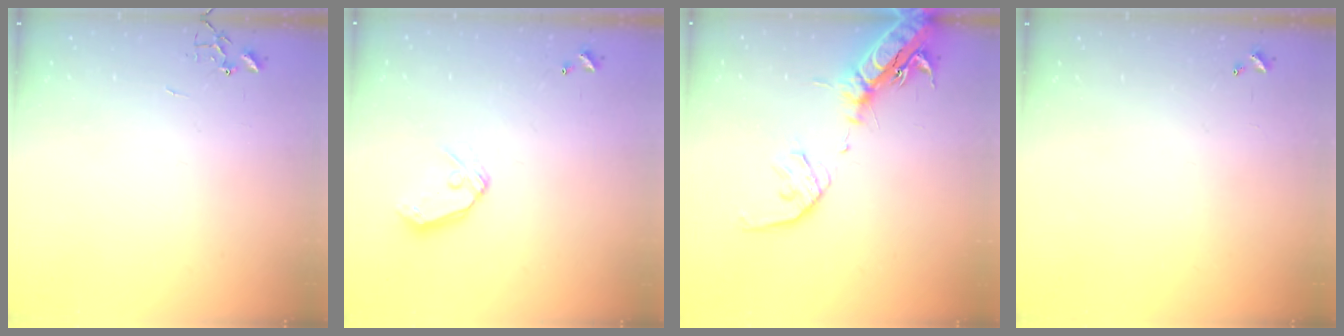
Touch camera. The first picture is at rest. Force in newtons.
{"total": 8.9, "press": 8.8, "slide": 1.2}
{"total": 19.0, "press": 18.5, "slide": 4.3}
{"total": 0.0}